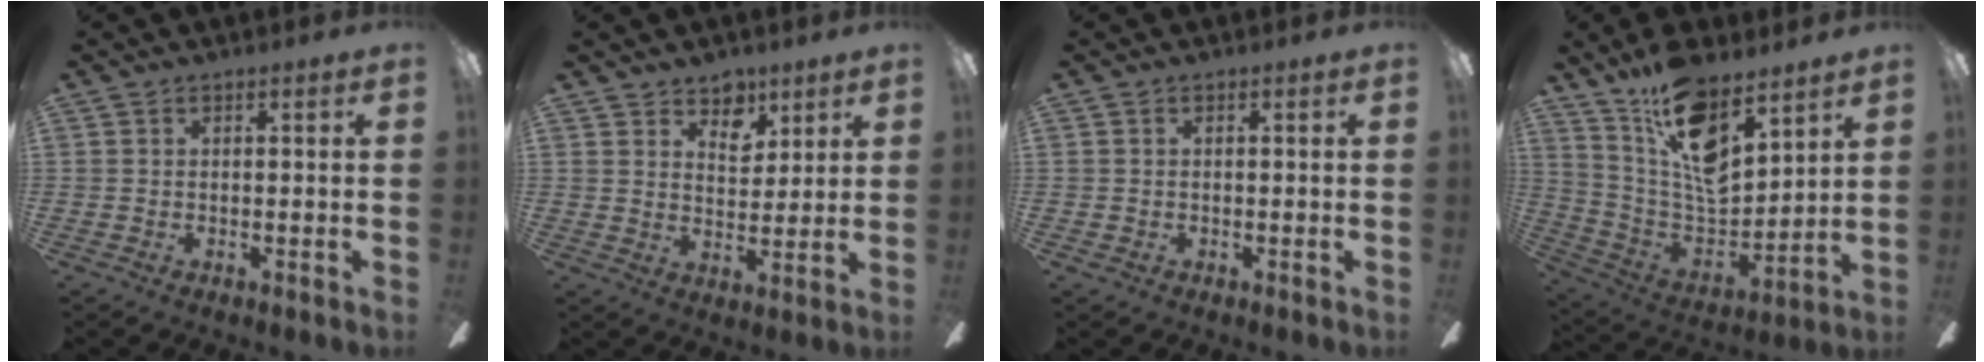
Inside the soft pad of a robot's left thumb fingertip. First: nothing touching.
{"total": 6.4, "force": [4.7, 3.8, 2.1], "torque": [-0.018, -0.024, 0.081]}
{"total": 0.6, "force": [-0.2, 0.5, 0.1], "torque": [-0.001, 0.005, -0.007]}
{"total": 17.0, "force": [11.5, 7.2, 10.3], "torque": [-0.197, -0.077, 0.206]}